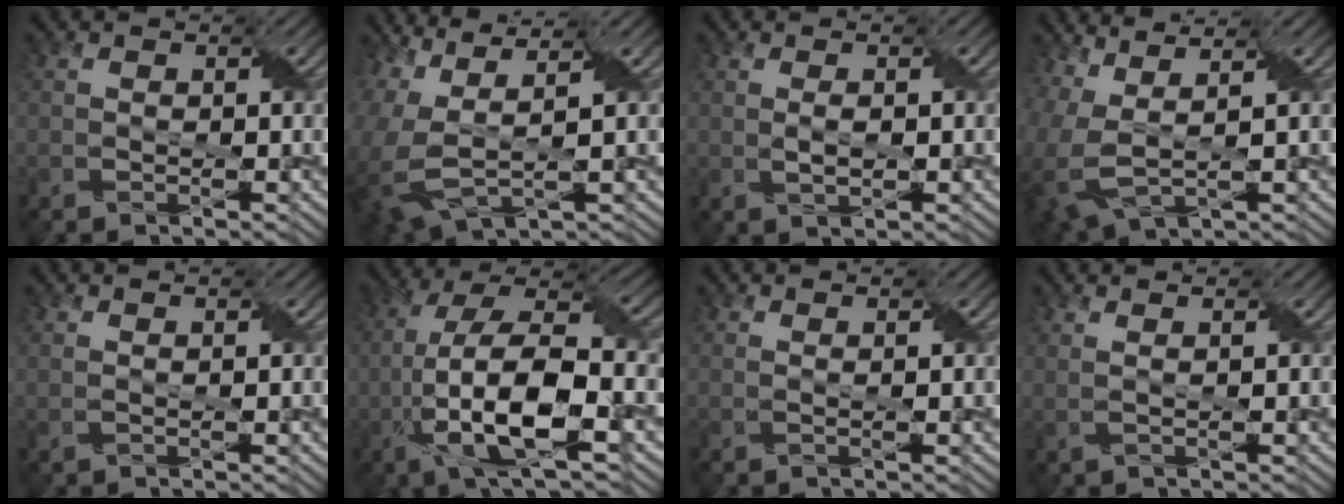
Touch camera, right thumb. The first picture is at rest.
{"total": 11.0, "force": [1.6, 5.3, 9.5], "torque": [-0.246, -0.018, 0.057]}
{"total": 1.8, "force": [0.1, 0.5, 1.7], "torque": [-0.036, 0.001, 0.004]}
{"total": 8.2, "force": [2.1, 3.9, 6.9], "torque": [-0.182, -0.003, 0.063]}
{"total": 1.0, "force": [0.7, 0.1, 0.7], "torque": [-0.017, -0.003, 0.007]}
{"total": 13.9, "force": [-3.5, 5.0, 12.5], "torque": [-0.267, -0.002, -0.067]}
{"total": 1.0, "force": [0.6, 0.0, 0.8], "torque": [-0.017, 0.002, 0.006]}
{"total": 2.2, "force": [1.3, 0.5, 1.6], "torque": [-0.027, 0.001, 0.006]}